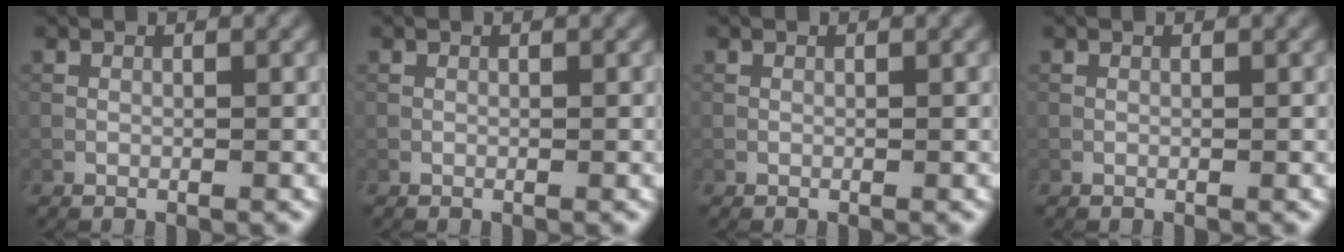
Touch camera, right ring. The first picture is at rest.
{"total": 0.0}
{"total": 0.0}
{"total": 0.0}